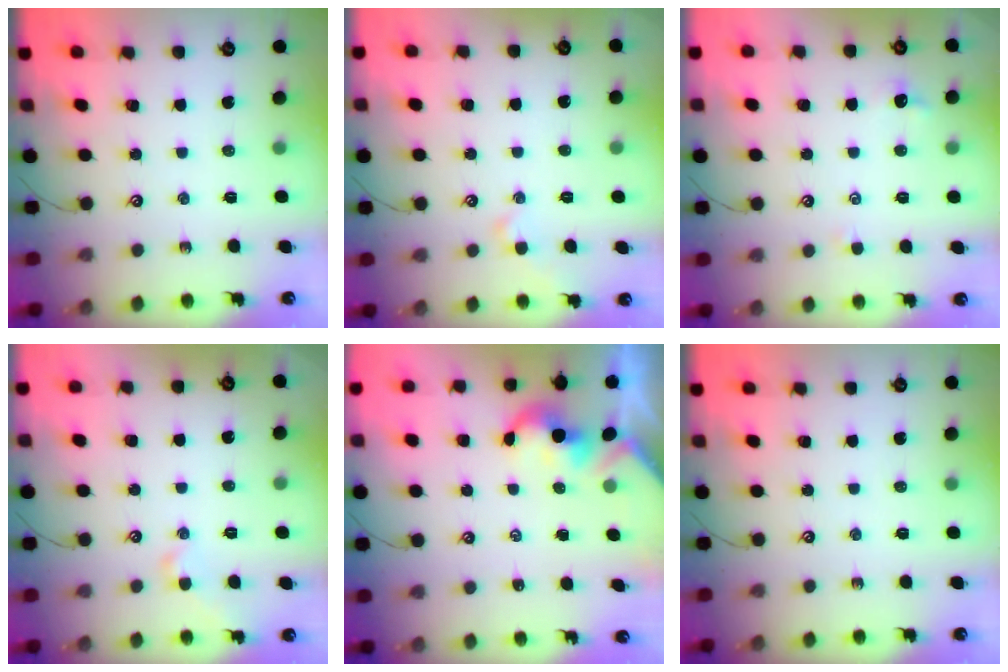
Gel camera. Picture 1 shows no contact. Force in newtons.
{"total": 1.4, "press": 1.4, "slide": 0.1}
{"total": 0.9, "press": 0.8, "slide": 0.5}
{"total": 1.2, "press": 1.2, "slide": 0.1}
{"total": 2.1, "press": 2.1, "slide": 0.4}
{"total": 0.0}